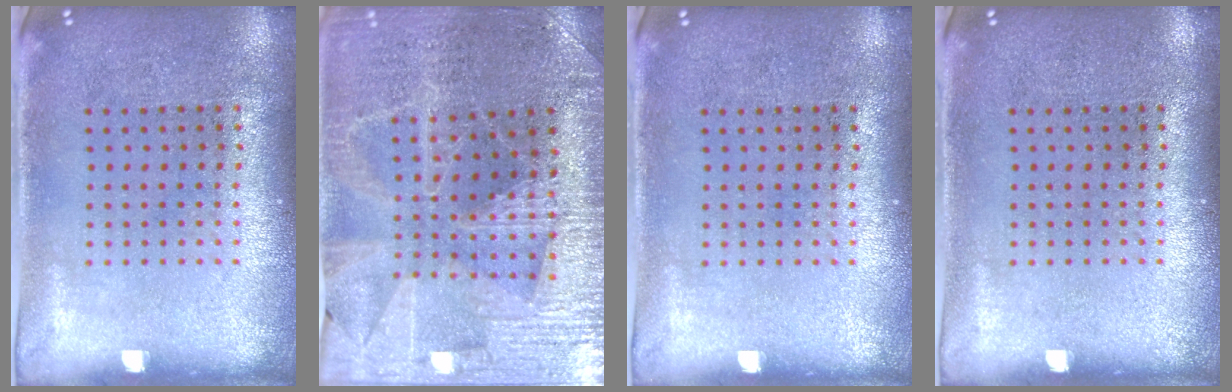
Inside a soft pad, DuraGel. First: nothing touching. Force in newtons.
{"total": 3.2, "press": 3.2, "slide": 0.5}
{"total": 0.0}
{"total": 0.0}